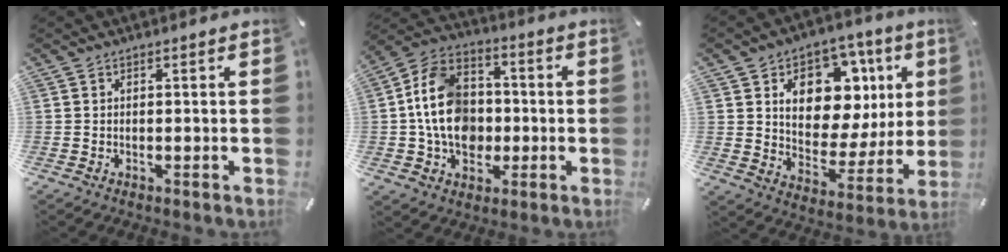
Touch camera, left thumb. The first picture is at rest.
{"total": 14.9, "force": [-0.9, 11.8, 9.1], "torque": [-0.200, 0.019, -0.017]}
{"total": 15.4, "force": [6.8, 10.3, 9.1], "torque": [-0.125, -0.051, 0.122]}